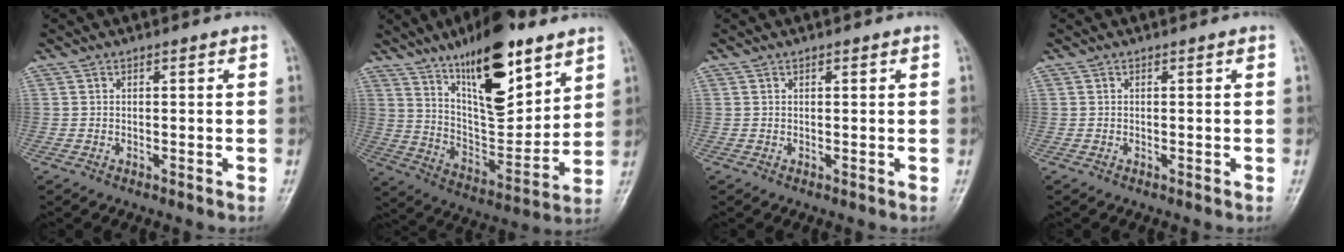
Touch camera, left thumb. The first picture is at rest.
{"total": 20.6, "force": [12.2, 7.4, 14.8], "torque": [-0.200, -0.069, 0.214]}
{"total": 0.6, "force": [0.4, 0.3, 0.5], "torque": [-0.008, -0.001, 0.005]}
{"total": 0.0}